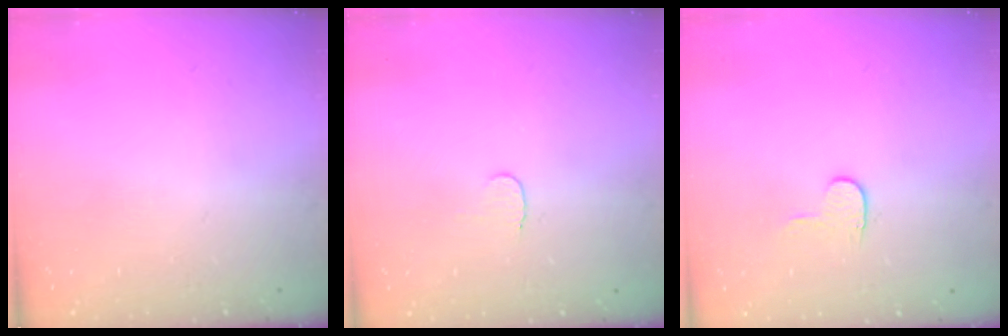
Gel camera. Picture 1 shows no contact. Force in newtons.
{"total": 3.6, "press": 3.6, "slide": 0.4}
{"total": 3.5, "press": 3.5, "slide": 0.4}